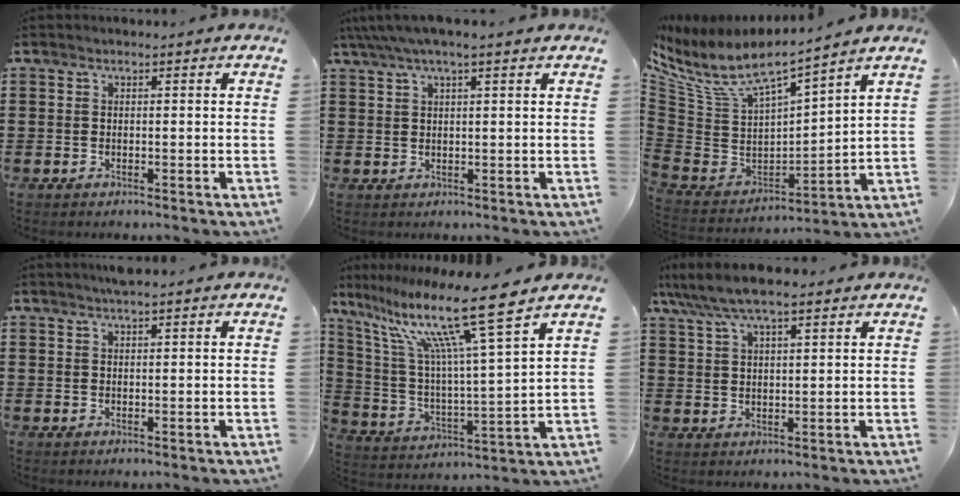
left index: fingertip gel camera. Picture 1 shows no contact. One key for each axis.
{"total": 3.2, "fx": 2.1, "fy": 0.5, "fz": 2.4, "tx": -0.050, "ty": 0.006, "tz": 0.037}
{"total": 6.2, "fx": 4.6, "fy": 1.6, "fz": 3.8, "tx": -0.096, "ty": -0.041, "tz": 0.074}
{"total": 1.5, "fx": 1.3, "fy": -0.1, "fz": 0.8, "tx": -0.016, "ty": 0.000, "tz": 0.023}
{"total": 14.8, "fx": 10.9, "fy": 0.6, "fz": 10.1, "tx": -0.216, "ty": -0.067, "tz": 0.174}
{"total": 6.2, "fx": 4.9, "fy": 1.5, "fz": 3.5, "tx": -0.081, "ty": -0.007, "tz": 0.088}